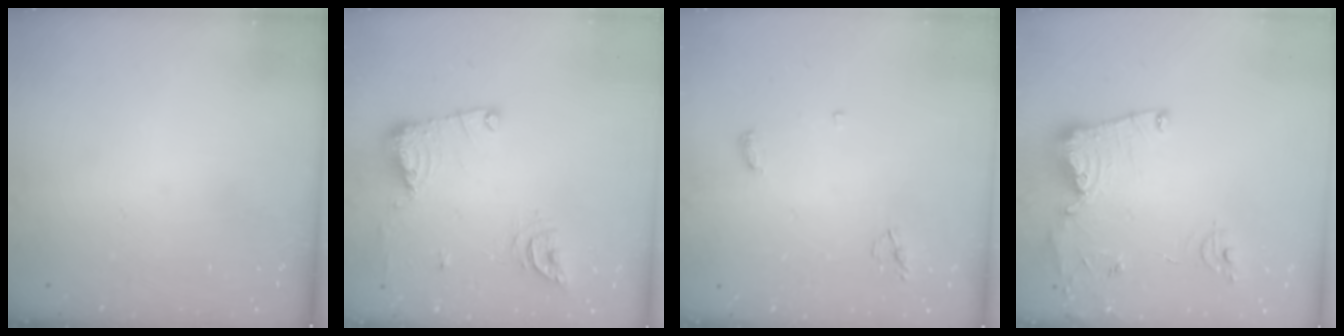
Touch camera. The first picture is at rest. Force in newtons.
{"total": 12.2, "press": 12.2, "slide": 1.2}
{"total": 4.0, "press": 3.9, "slide": 0.3}
{"total": 13.4, "press": 13.4, "slide": 1.5}